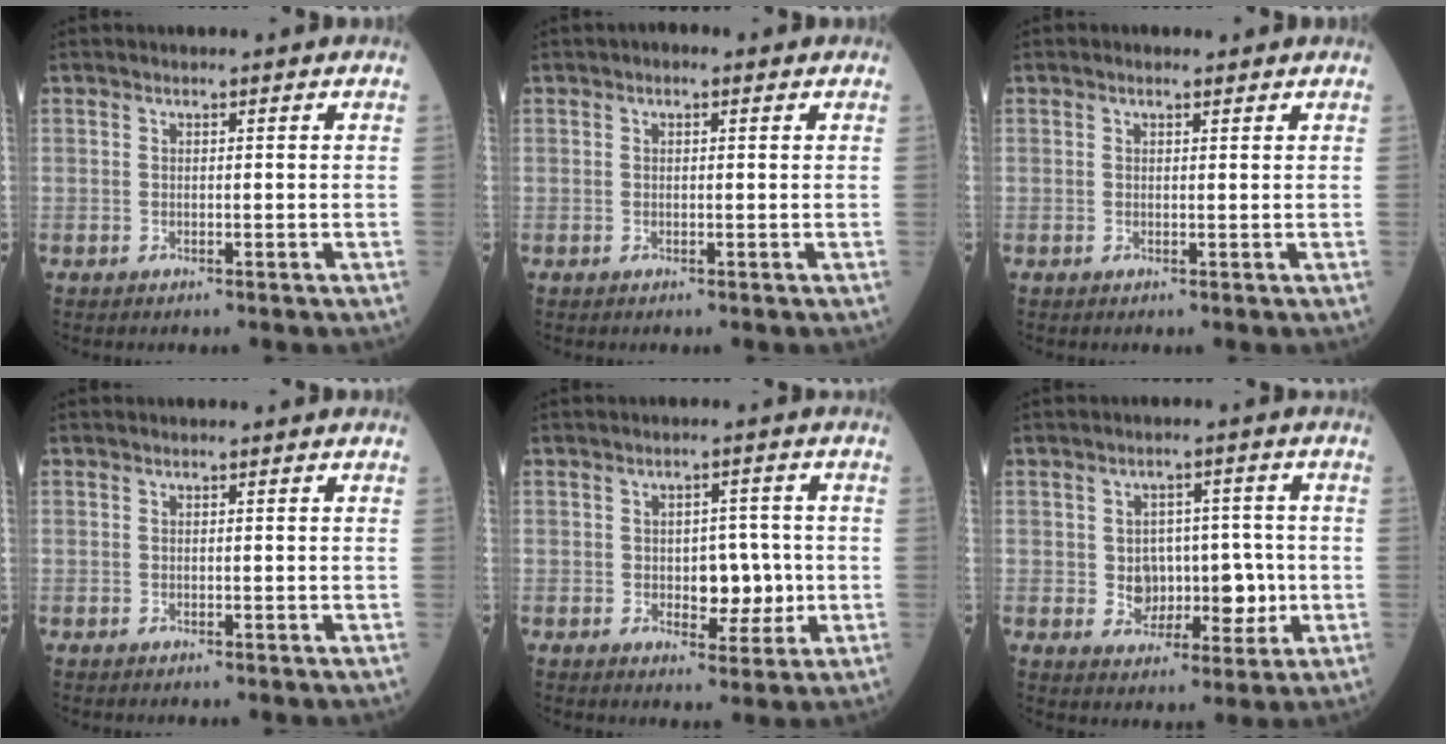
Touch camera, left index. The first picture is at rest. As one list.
[{"total": 1.1, "force": [0.6, 0.5, 0.8], "torque": [-0.016, 0.008, 0.004]}, {"total": 0.9, "force": [0.7, 0.3, 0.5], "torque": [-0.018, 0.003, 0.010]}, {"total": 0.0}, {"total": 5.5, "force": [-0.5, 3.2, 4.4], "torque": [-0.056, 0.005, -0.001]}, {"total": 7.0, "force": [-0.3, 5.1, 4.8], "torque": [-0.066, 0.018, 0.006]}]